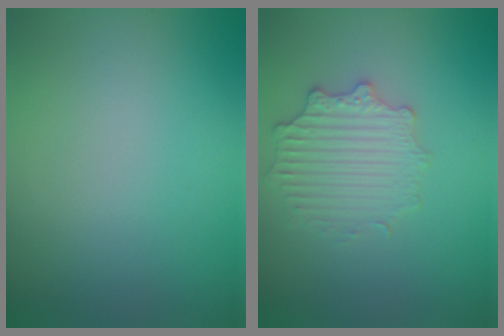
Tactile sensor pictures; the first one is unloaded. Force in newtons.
{"total": 2.7, "press": 2.6, "slide": 0.5}